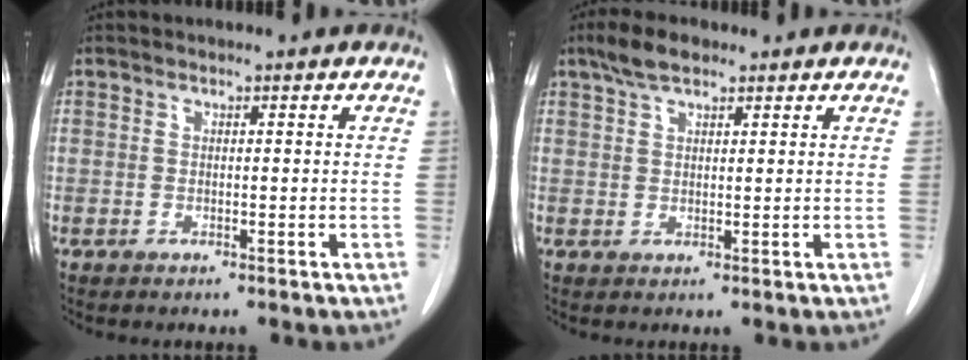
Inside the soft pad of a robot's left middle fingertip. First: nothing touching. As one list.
[{"total": 4.0, "force": [2.9, 1.4, 2.4], "torque": [-0.055, 0.012, 0.055]}]